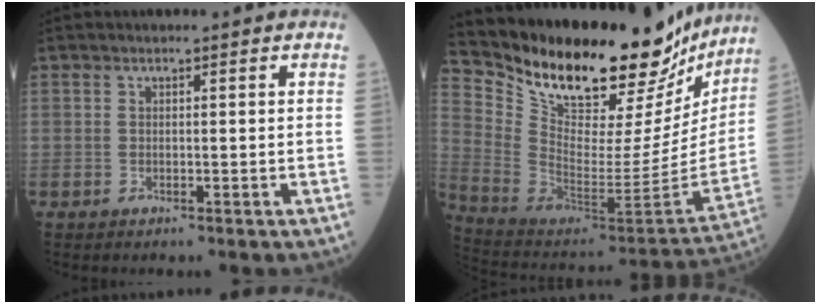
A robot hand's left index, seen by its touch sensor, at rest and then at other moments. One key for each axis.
{"total": 31.2, "fx": 26.5, "fy": 8.4, "fz": 14.1, "tx": -0.235, "ty": -0.062, "tz": 0.382}